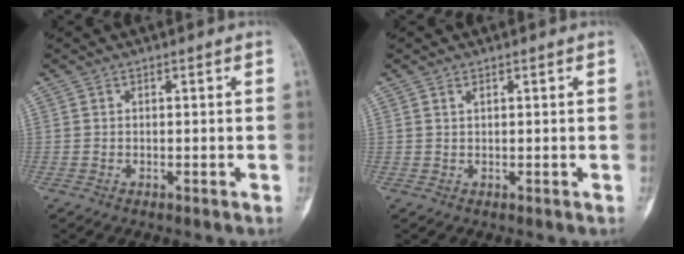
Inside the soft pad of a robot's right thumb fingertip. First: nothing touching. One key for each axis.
{"total": 0.6, "fx": 0.3, "fy": 0.2, "fz": 0.4, "tx": -0.010, "ty": 0.002, "tz": 0.007}